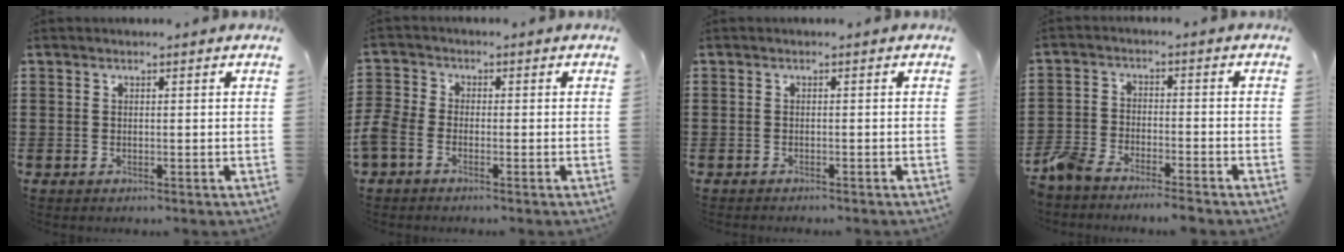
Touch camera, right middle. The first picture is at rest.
{"total": 3.2, "force": [-2.2, 1.5, 1.7], "torque": [-0.059, -0.005, -0.051]}
{"total": 0.5, "force": [-0.5, -0.1, 0.0], "torque": [-0.004, -0.004, -0.009]}
{"total": 5.2, "force": [-4.9, 0.8, 1.3], "torque": [-0.059, -0.005, -0.106]}